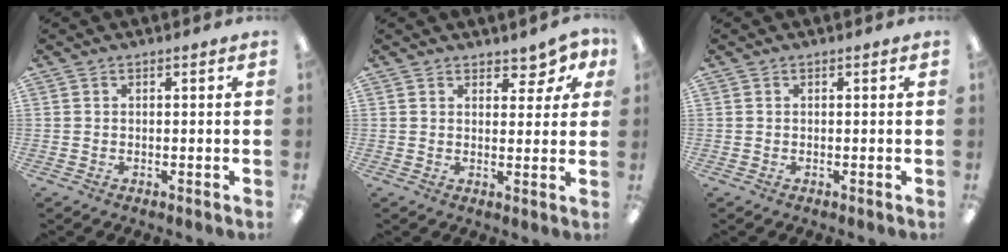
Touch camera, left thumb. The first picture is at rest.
{"total": 4.6, "force": [3.6, 2.4, 1.7], "torque": [-0.011, -0.020, 0.060]}
{"total": 0.0}